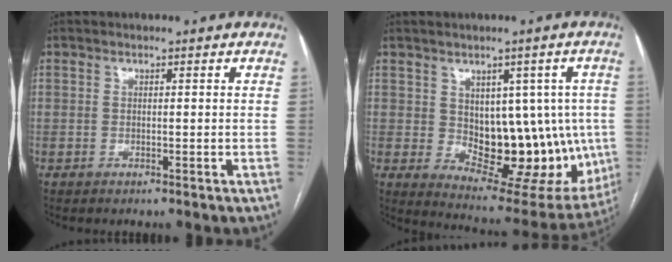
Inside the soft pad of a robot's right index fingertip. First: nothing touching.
{"total": 16.3, "force": [-0.6, 8.7, 13.8], "torque": [-0.164, 0.006, 0.019]}